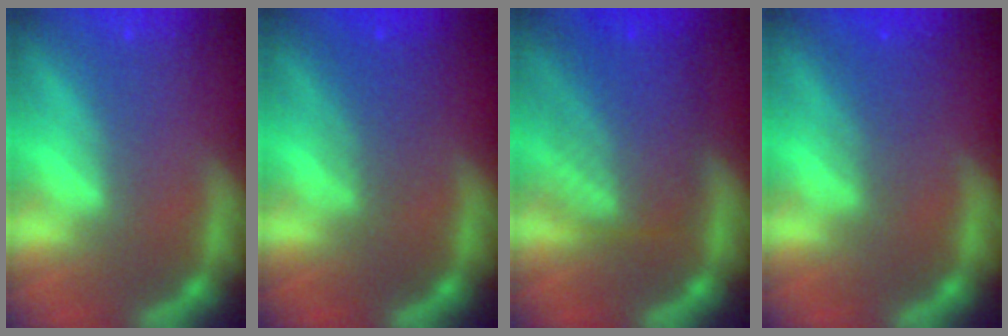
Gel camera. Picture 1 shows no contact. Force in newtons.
{"total": 3.0}
{"total": 8.0}
{"total": 2.5}